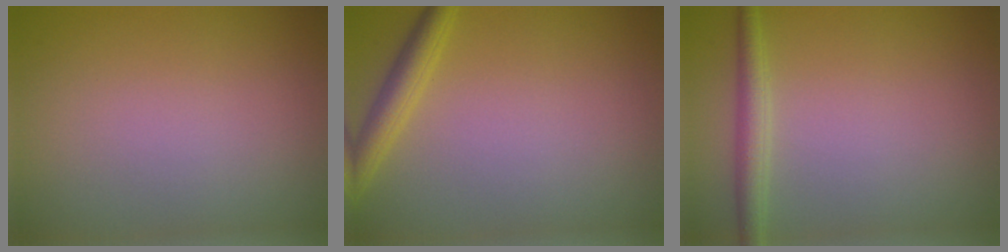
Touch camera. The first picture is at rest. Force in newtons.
{"total": 2.7, "press": 2.7, "slide": 0.2}
{"total": 2.2, "press": 2.2, "slide": 0.0}